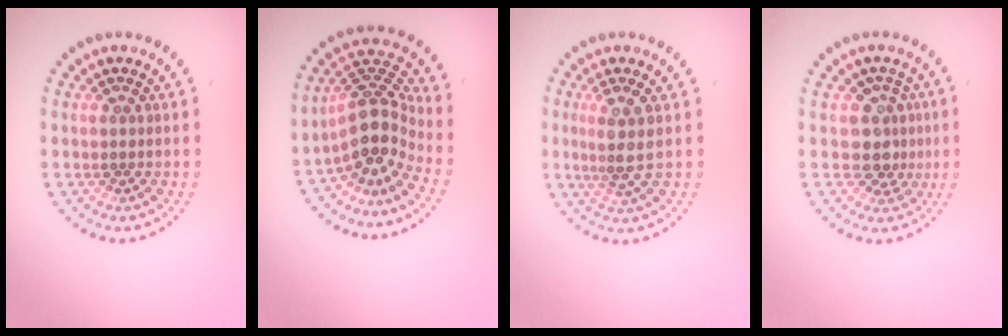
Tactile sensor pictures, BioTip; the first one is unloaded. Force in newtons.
{"total": 4.4, "press": 3.3, "slide": 2.9}
{"total": 2.5, "press": 2.0, "slide": 1.5}
{"total": 2.9, "press": 2.3, "slide": 1.8}